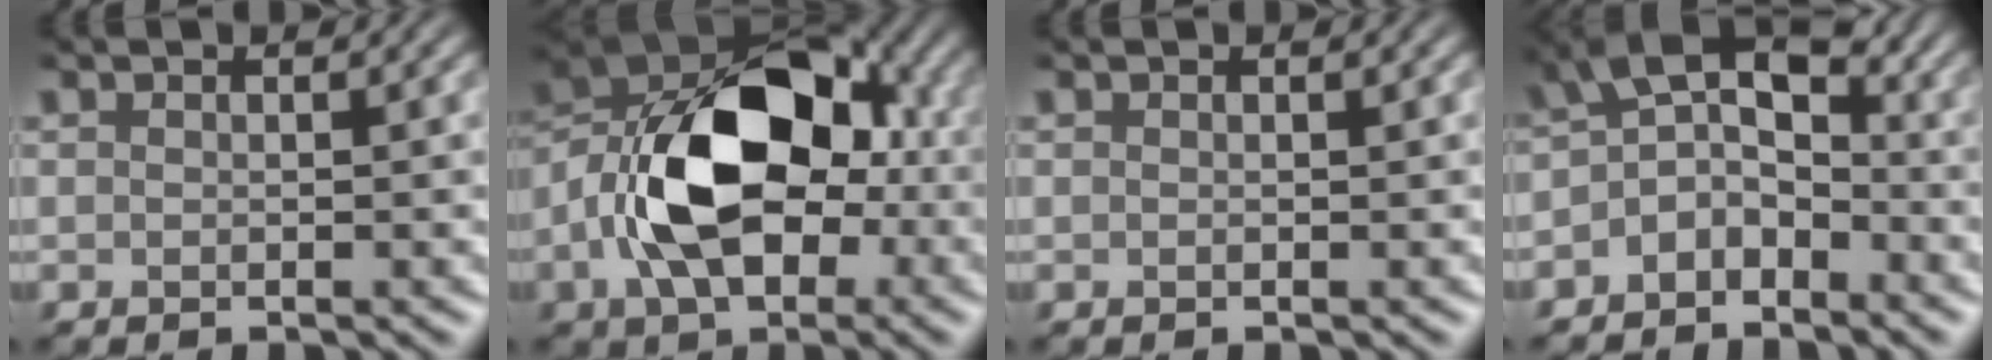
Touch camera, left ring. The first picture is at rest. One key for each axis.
{"total": 11.5, "fx": -1.8, "fy": 6.8, "fz": 9.0, "tx": -0.159, "ty": 0.019, "tz": -0.037}
{"total": 0.0}
{"total": 4.5, "fx": -1.4, "fy": 2.6, "fz": 3.3, "tx": -0.053, "ty": 0.005, "tz": -0.036}